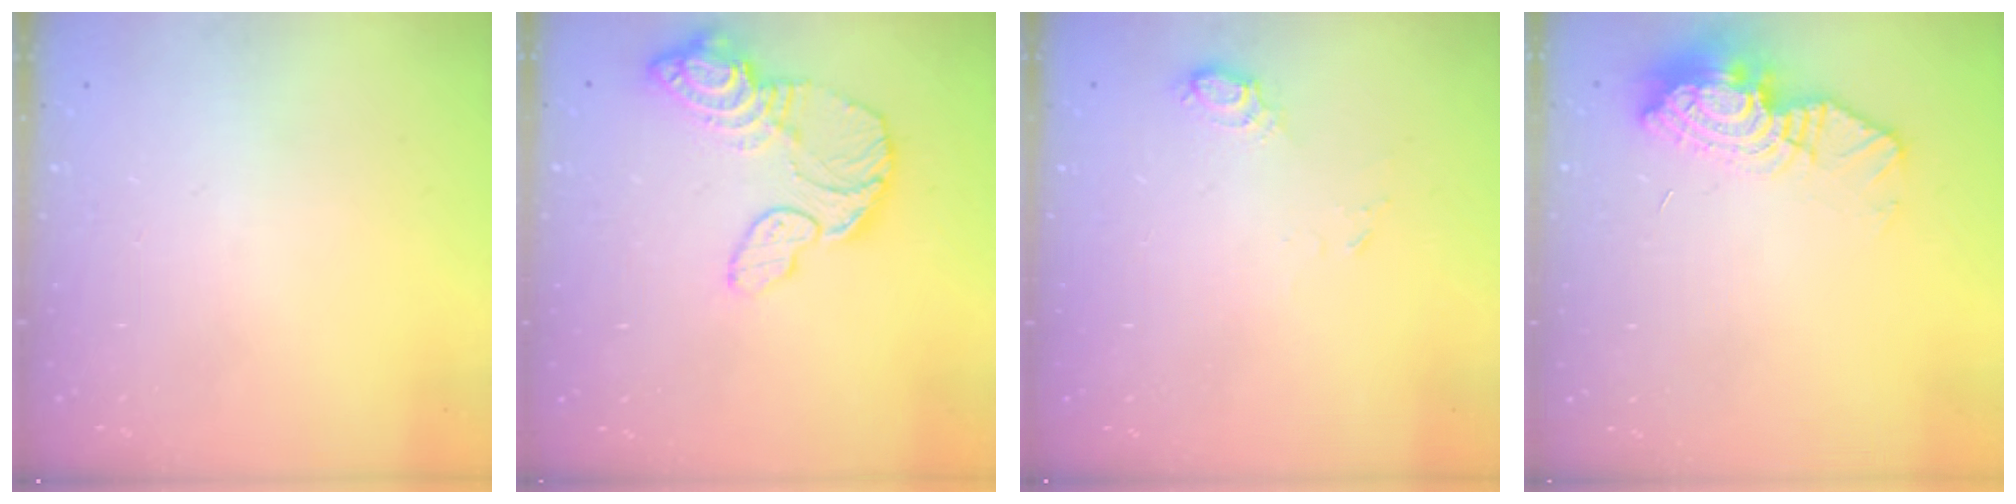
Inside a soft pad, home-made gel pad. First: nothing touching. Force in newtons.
{"total": 12.9, "press": 12.8, "slide": 1.3}
{"total": 6.7, "press": 6.5, "slide": 1.5}
{"total": 11.3, "press": 11.2, "slide": 1.0}